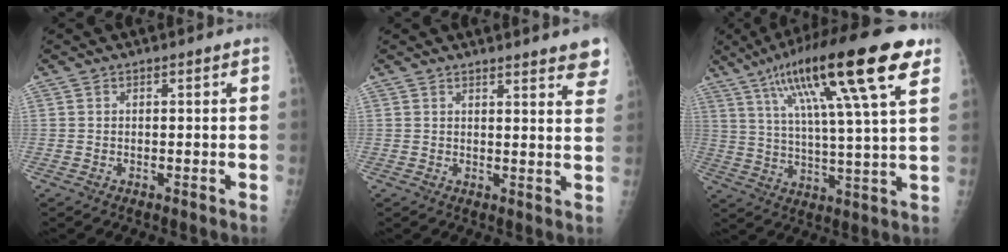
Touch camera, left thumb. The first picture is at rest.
{"total": 9.2, "force": [7.8, 1.4, 4.7], "torque": [-0.028, -0.035, 0.075]}
{"total": 23.3, "force": [11.7, 3.8, 19.7], "torque": [-0.321, -0.006, 0.190]}